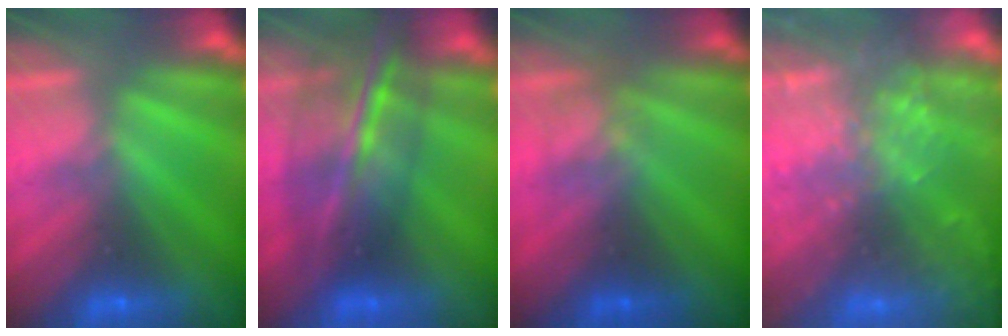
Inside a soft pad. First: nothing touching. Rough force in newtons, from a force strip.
{"total": 7.7}
{"total": 2.4}
{"total": 6.9}